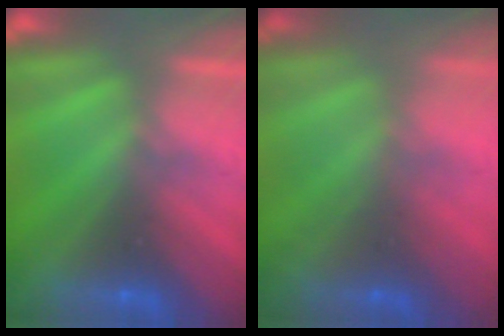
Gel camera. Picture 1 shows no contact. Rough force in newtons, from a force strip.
{"total": 1.7}